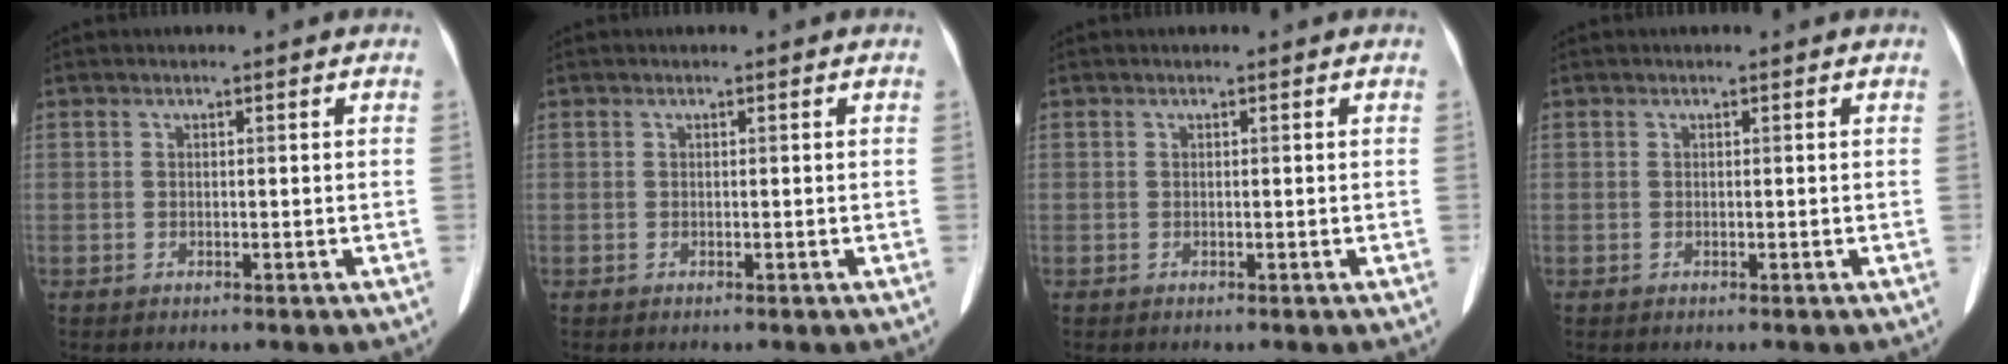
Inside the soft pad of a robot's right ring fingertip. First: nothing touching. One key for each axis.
{"total": 0.0}
{"total": 0.0}
{"total": 0.0}